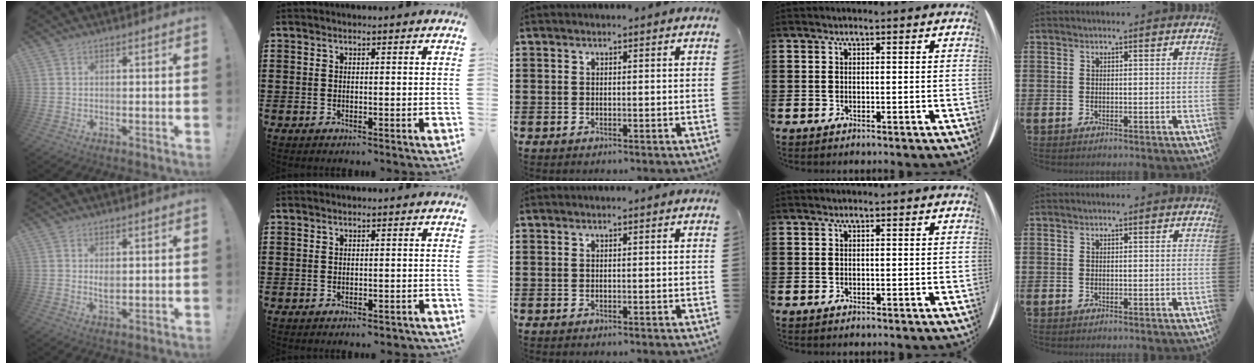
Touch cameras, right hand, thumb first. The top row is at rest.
{"thumb": {"total": 2.5, "force": [1.1, 1.3, 1.8], "torque": [-0.016, -0.011, 0.015]}, "index": {"total": 0.9, "force": [-0.8, 0.2, 0.4], "torque": [-0.012, -0.005, -0.015]}}